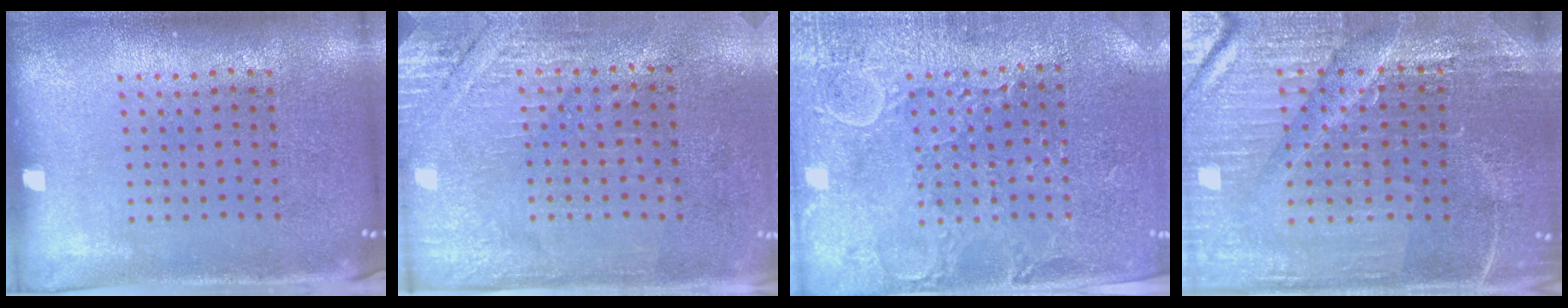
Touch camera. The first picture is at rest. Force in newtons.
{"total": 2.8, "press": 2.6, "slide": 0.9}
{"total": 2.9, "press": 2.9, "slide": 0.4}
{"total": 3.8, "press": 3.8, "slide": 0.7}